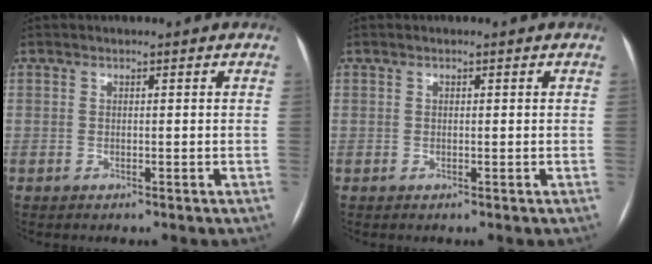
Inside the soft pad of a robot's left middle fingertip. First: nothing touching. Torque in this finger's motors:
{"motor_torque": [-0.30, 0.04, 0.10, 0.02]}